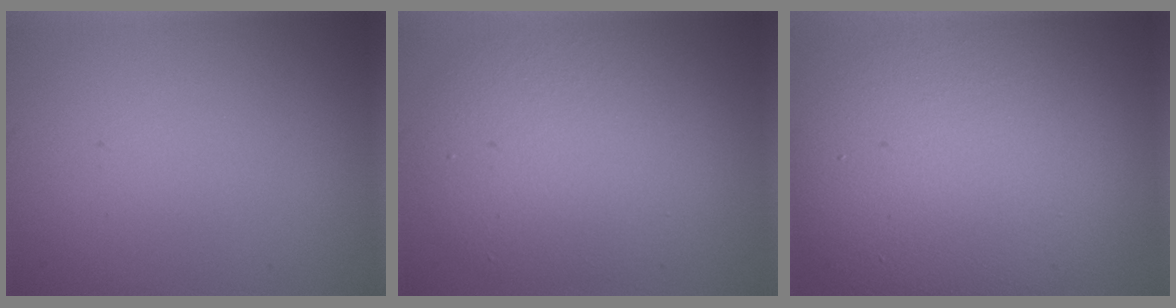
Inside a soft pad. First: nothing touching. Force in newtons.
{"total": 7.0, "press": 7.0, "slide": 0.4}
{"total": 14.7, "press": 14.7, "slide": 0.6}